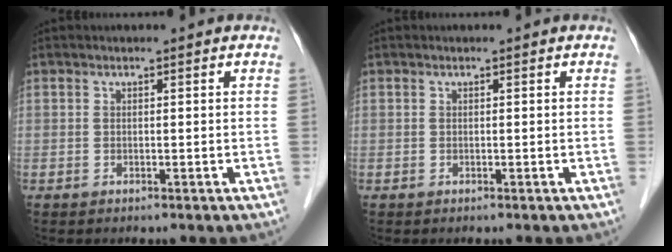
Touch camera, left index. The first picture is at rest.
{"total": 0.0}